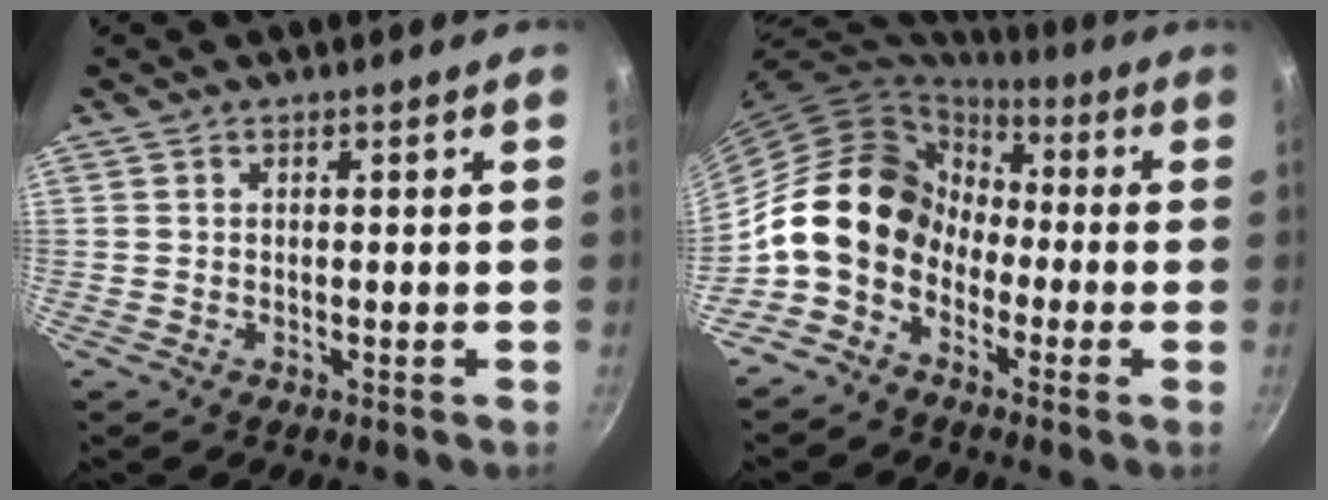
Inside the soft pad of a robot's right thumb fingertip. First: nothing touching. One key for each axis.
{"total": 13.5, "fx": -2.3, "fy": 10.8, "fz": 7.8, "tx": -0.093, "ty": 0.042, "tz": -0.057}